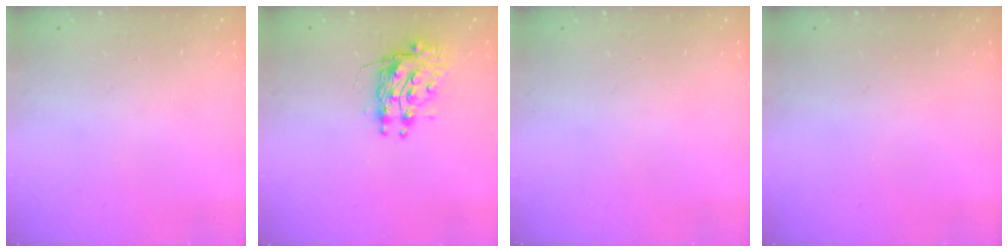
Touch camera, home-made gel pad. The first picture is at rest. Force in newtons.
{"total": 10.0, "press": 9.9, "slide": 0.8}
{"total": 0.0}
{"total": 0.0}